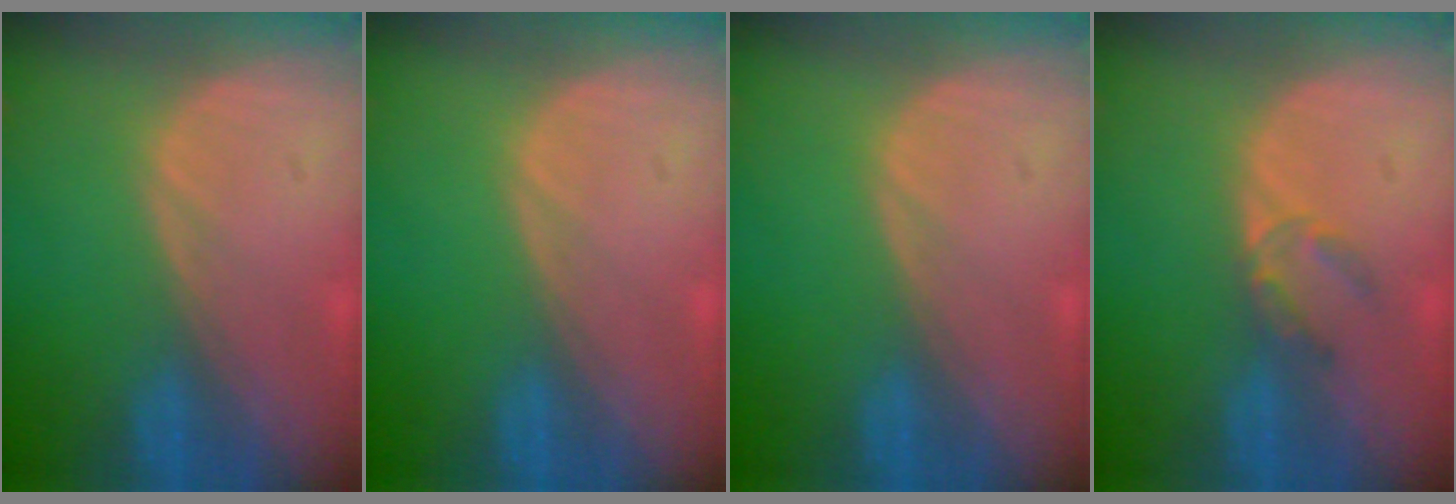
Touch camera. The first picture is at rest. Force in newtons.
{"total": 0.0}
{"total": 0.0}
{"total": 2.7, "press": 2.5, "slide": 1.0}